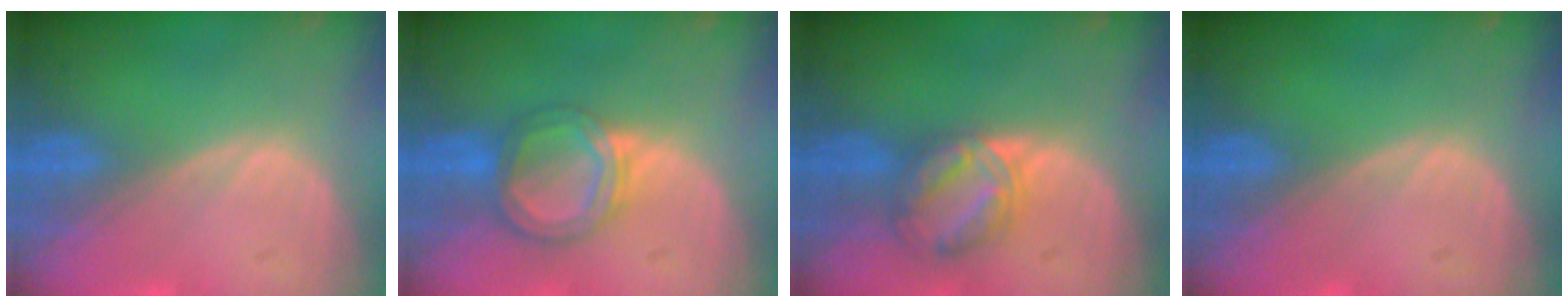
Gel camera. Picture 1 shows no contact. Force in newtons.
{"total": 6.1, "press": 5.6, "slide": 2.4}
{"total": 5.8, "press": 5.8, "slide": 0.0}
{"total": 0.0}